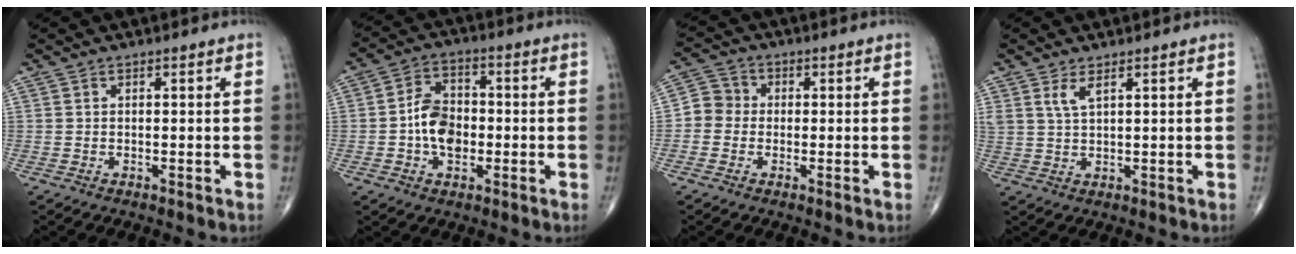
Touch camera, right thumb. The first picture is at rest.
{"total": 8.6, "force": [-1.3, 5.9, 6.0], "torque": [-0.082, 0.019, -0.031]}
{"total": 4.6, "force": [-0.6, 4.4, 1.4], "torque": [-0.004, 0.013, -0.026]}
{"total": 2.8, "force": [1.7, 0.8, 2.2], "torque": [-0.047, -0.008, 0.039]}